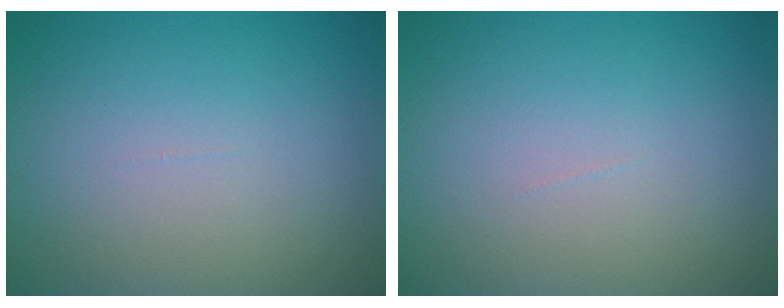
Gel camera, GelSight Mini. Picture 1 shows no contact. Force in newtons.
{"total": 0.0}